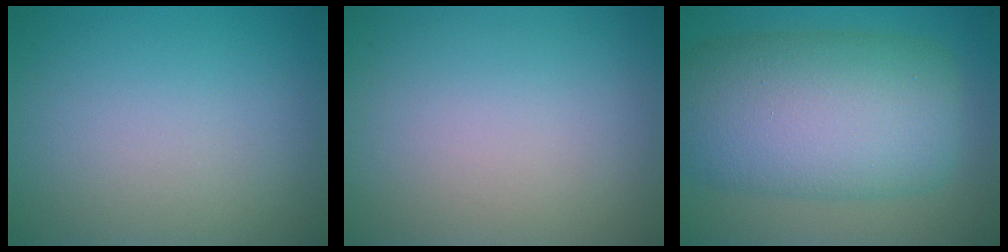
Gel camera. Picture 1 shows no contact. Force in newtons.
{"total": 0.0}
{"total": 12.3, "press": 12.3, "slide": 0.4}